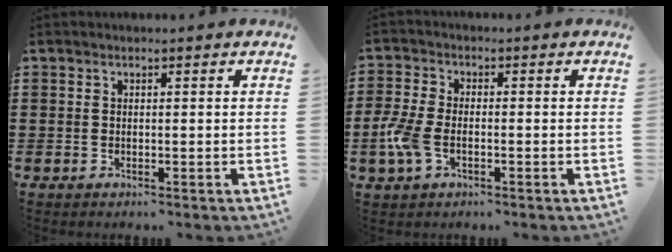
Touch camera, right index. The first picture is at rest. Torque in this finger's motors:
{"motor_torque": [2.14, 0.00, 0.25, 0.05]}